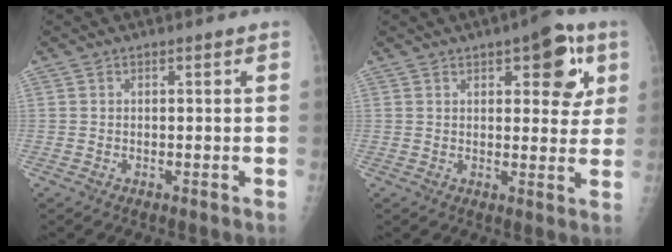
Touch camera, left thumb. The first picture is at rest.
{"total": 9.9, "force": [4.4, 4.4, 7.7], "torque": [-0.059, -0.010, 0.049]}